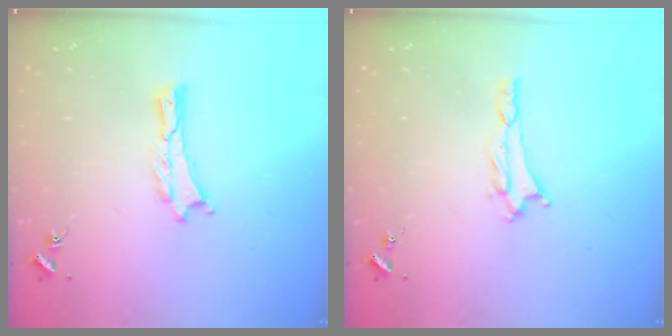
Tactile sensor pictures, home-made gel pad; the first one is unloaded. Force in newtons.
{"total": 1.3, "press": 1.3, "slide": 0.2}